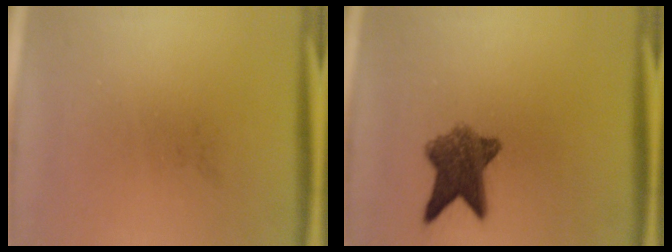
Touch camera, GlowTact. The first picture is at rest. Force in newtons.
{"total": 7.8}